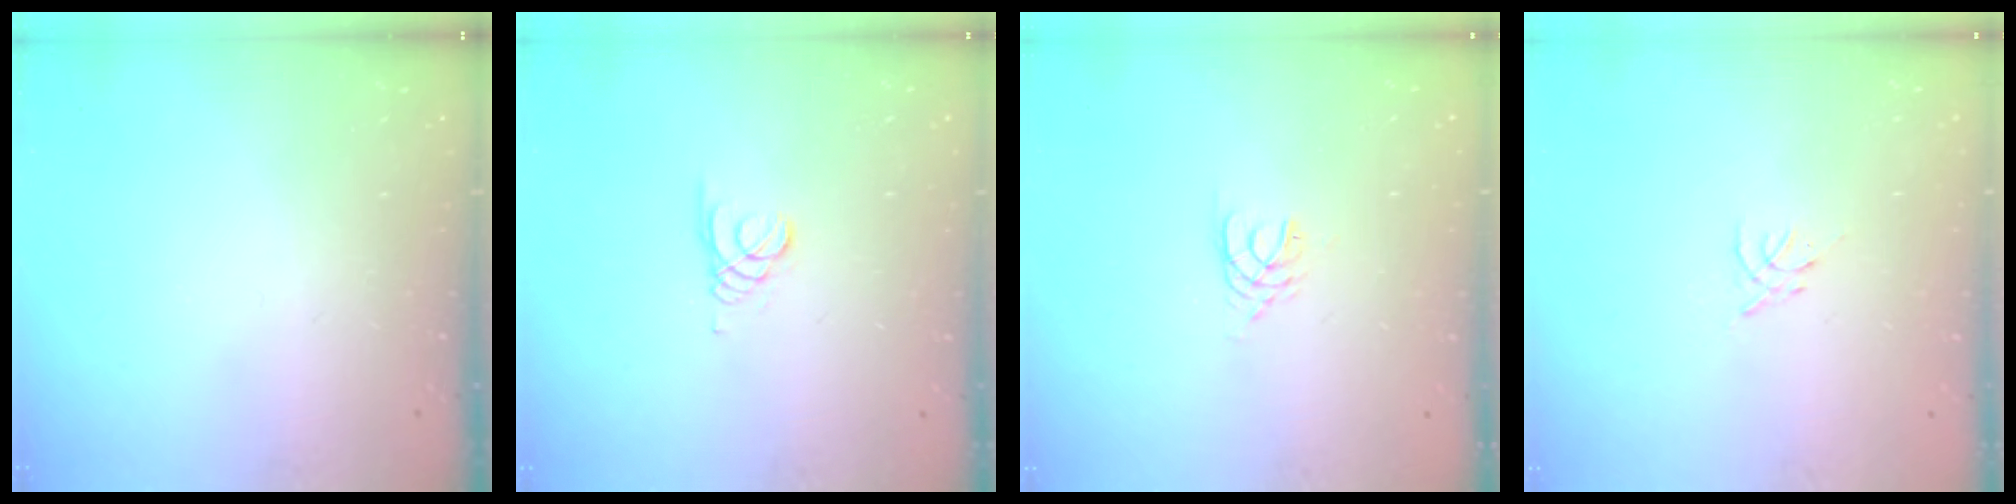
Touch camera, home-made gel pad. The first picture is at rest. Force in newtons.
{"total": 1.5, "press": 1.5, "slide": 0.1}
{"total": 3.0, "press": 2.9, "slide": 0.4}
{"total": 0.0}